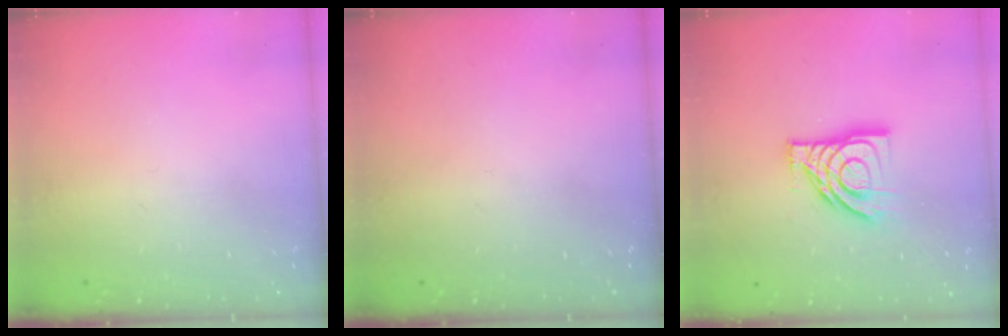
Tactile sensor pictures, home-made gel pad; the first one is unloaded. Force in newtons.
{"total": 0.0}
{"total": 13.3, "press": 13.3, "slide": 1.2}